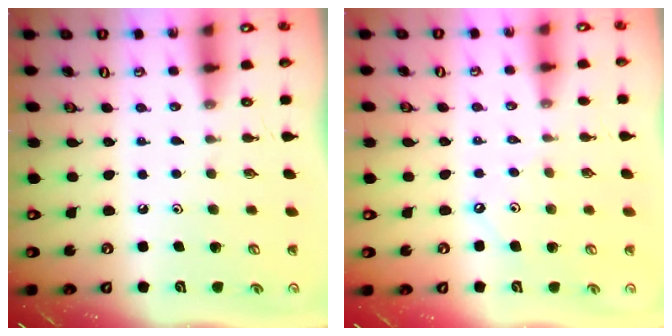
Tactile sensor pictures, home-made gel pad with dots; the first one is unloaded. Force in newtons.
{"total": 2.8, "press": 2.8, "slide": 0.5}